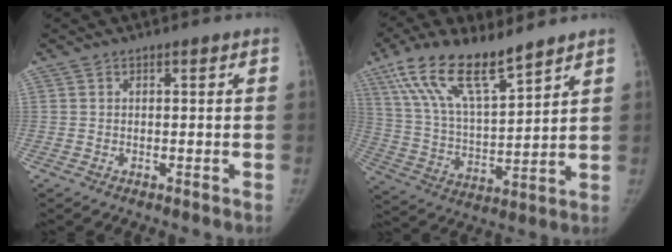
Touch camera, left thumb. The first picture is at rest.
{"total": 16.3, "force": [11.0, 4.8, 11.0], "torque": [-0.190, -0.043, 0.218]}